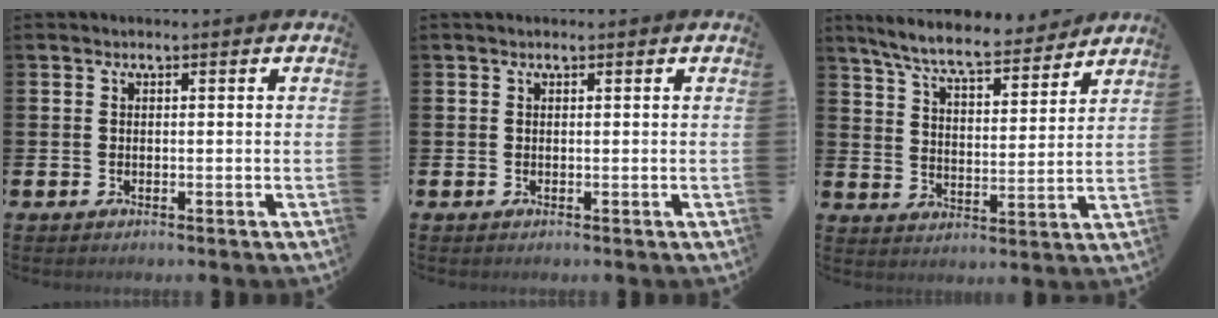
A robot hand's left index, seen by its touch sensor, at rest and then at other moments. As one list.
[{"total": 0.0}, {"total": 7.8, "force": [7.1, 1.1, 2.9], "torque": [-0.090, -0.038, 0.126]}]